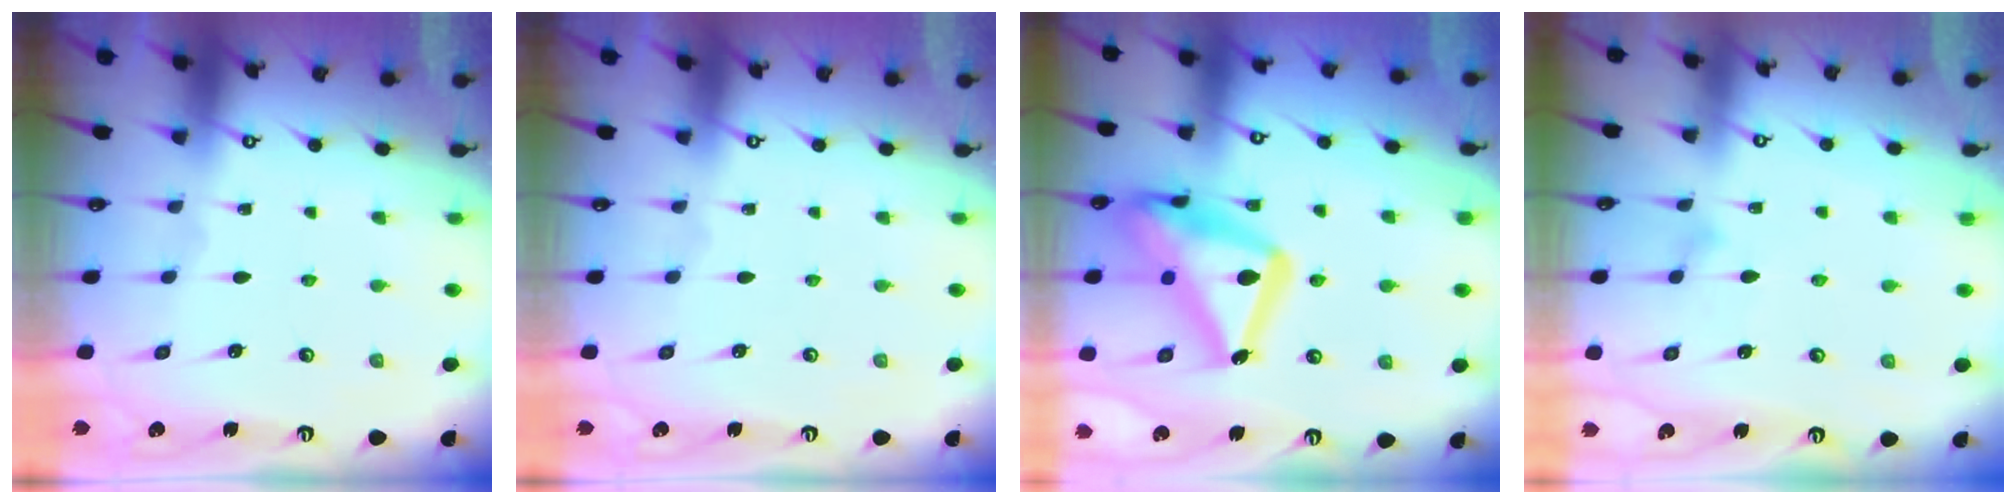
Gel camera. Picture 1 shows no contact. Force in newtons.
{"total": 0.0}
{"total": 24.0, "press": 24.0, "slide": 1.6}
{"total": 6.5, "press": 6.5, "slide": 0.4}